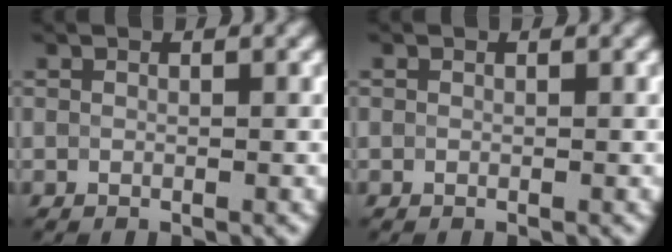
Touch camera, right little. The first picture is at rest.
{"total": 0.0}